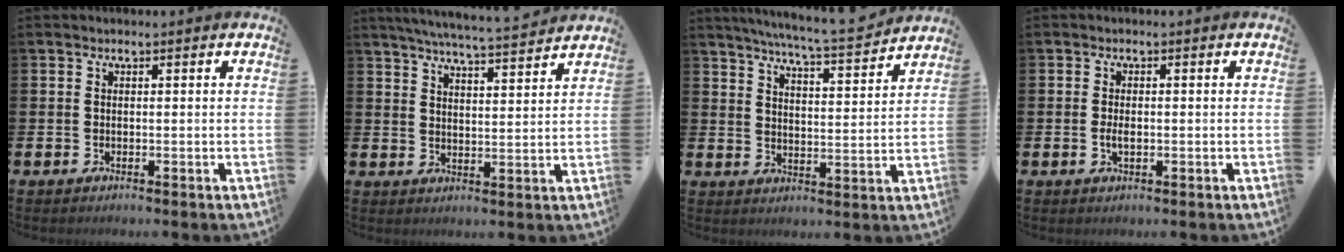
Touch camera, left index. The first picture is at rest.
{"total": 6.0, "force": [5.8, -0.4, 1.3], "torque": [-0.041, -0.039, 0.101]}
{"total": 6.9, "force": [6.5, -0.4, 2.0], "torque": [-0.057, -0.047, 0.113]}
{"total": 1.8, "force": [-0.2, 0.8, 1.5], "torque": [-0.024, 0.000, -0.005]}